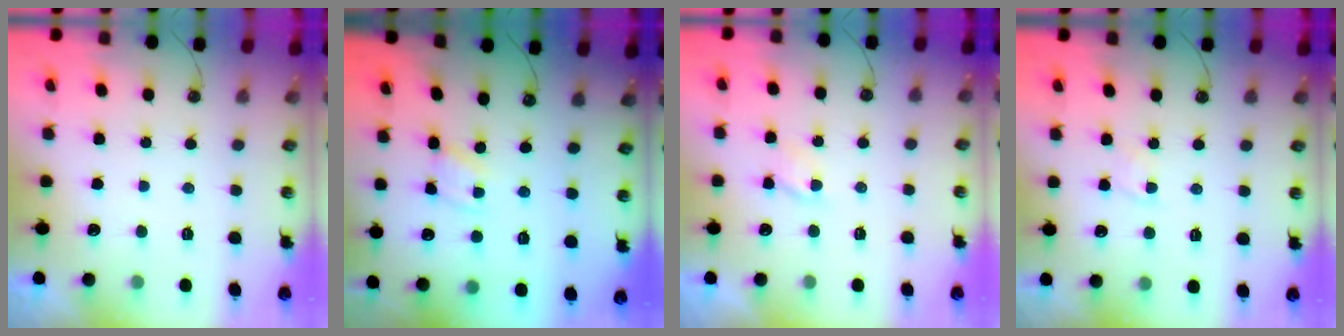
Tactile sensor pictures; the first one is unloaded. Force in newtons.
{"total": 1.2, "press": 1.2, "slide": 0.2}
{"total": 3.9, "press": 3.8, "slide": 0.5}
{"total": 2.8, "press": 2.8, "slide": 0.4}